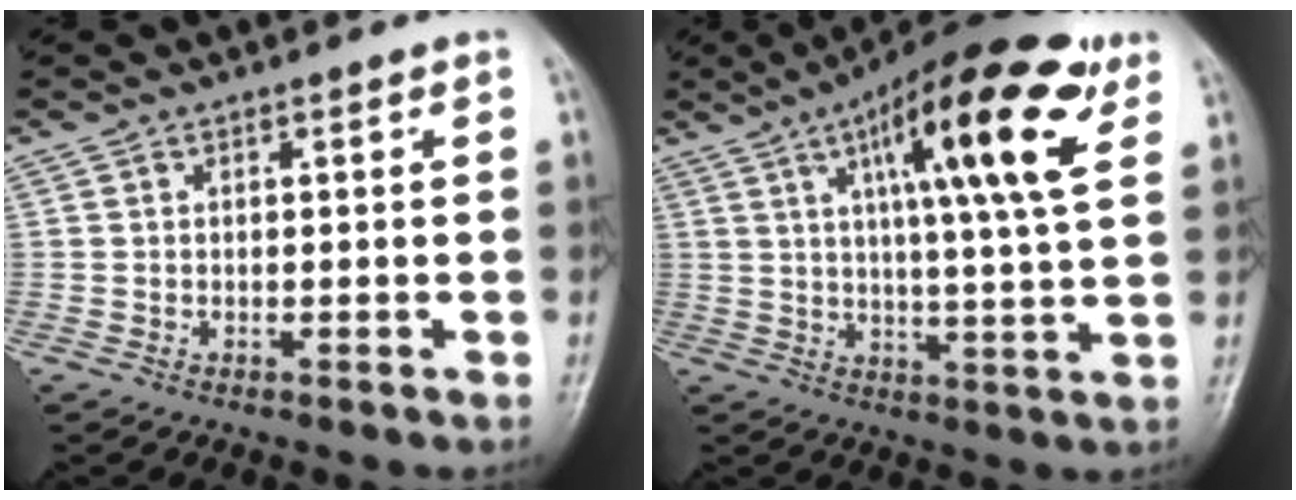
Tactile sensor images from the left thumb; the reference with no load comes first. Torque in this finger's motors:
{"motor_torque": [0.81, 0.84, 1.78, -0.99, 0.29]}